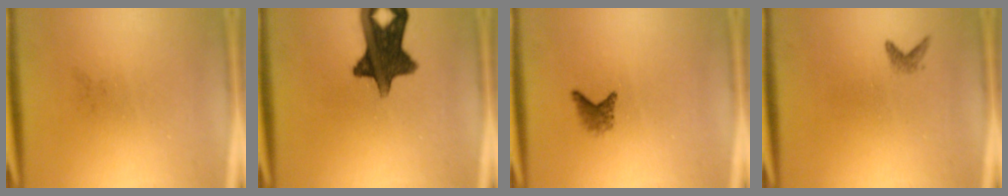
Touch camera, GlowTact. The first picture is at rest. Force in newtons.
{"total": 12.3}
{"total": 1.7}
{"total": 0.9}